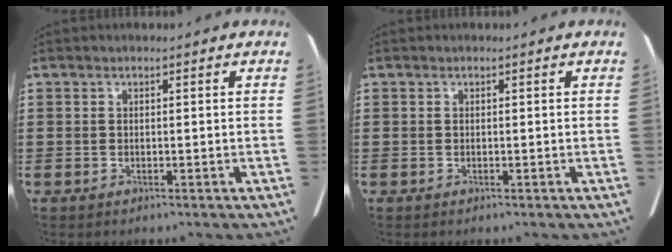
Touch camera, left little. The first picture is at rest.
{"total": 0.0}